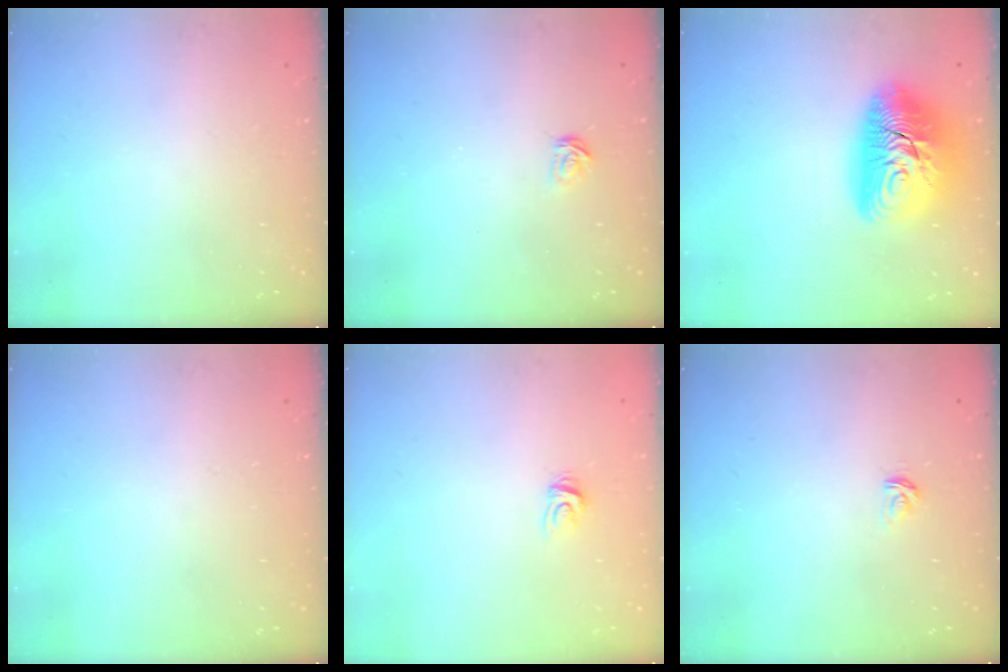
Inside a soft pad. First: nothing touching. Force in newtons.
{"total": 3.2, "press": 3.2, "slide": 0.2}
{"total": 17.3, "press": 17.2, "slide": 1.5}
{"total": 0.0}
{"total": 3.7, "press": 3.6, "slide": 0.3}
{"total": 2.9, "press": 2.9, "slide": 0.4}